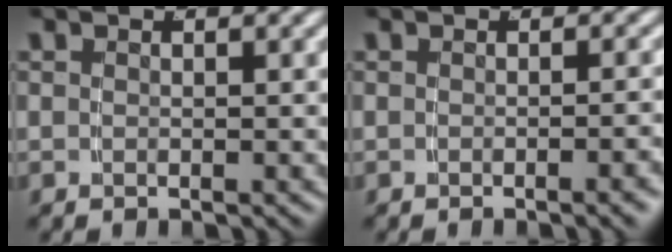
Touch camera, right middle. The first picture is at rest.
{"total": 1.2, "force": [-0.8, -0.4, 0.8], "torque": [-0.010, 0.009, -0.015]}